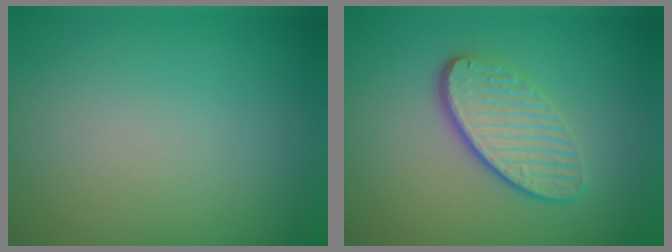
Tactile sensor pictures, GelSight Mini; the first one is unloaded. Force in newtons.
{"total": 4.1, "press": 3.1, "slide": 2.7}